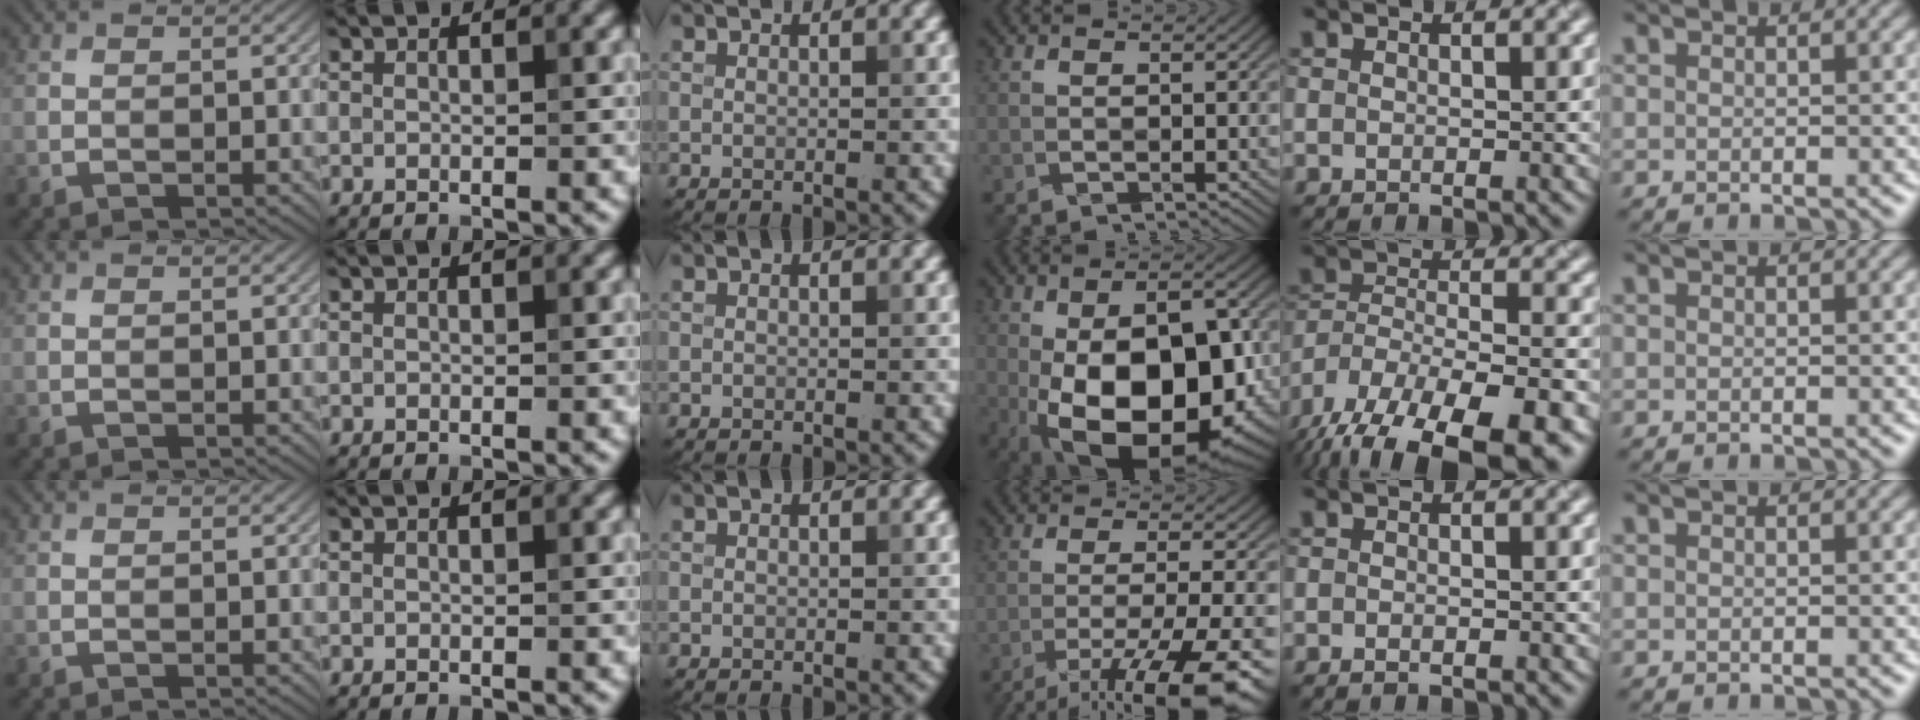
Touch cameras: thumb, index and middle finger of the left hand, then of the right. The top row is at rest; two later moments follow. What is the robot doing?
{"motion": "fold", "object": "hoodie"}